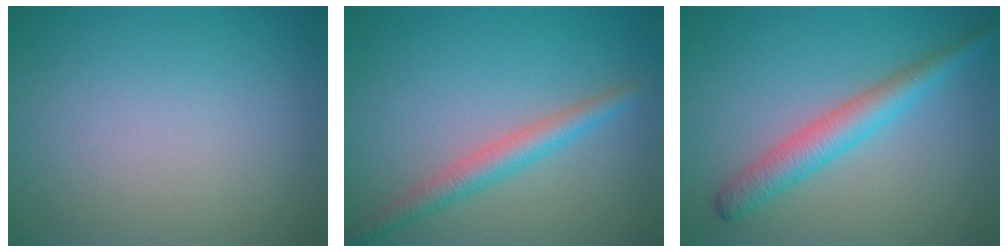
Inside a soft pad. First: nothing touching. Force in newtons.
{"total": 2.9, "press": 2.9, "slide": 0.2}
{"total": 3.7, "press": 3.7, "slide": 0.1}